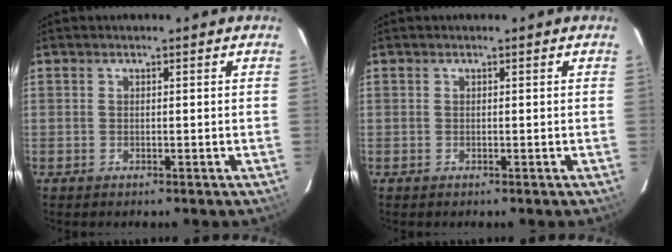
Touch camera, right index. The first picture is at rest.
{"total": 0.0}